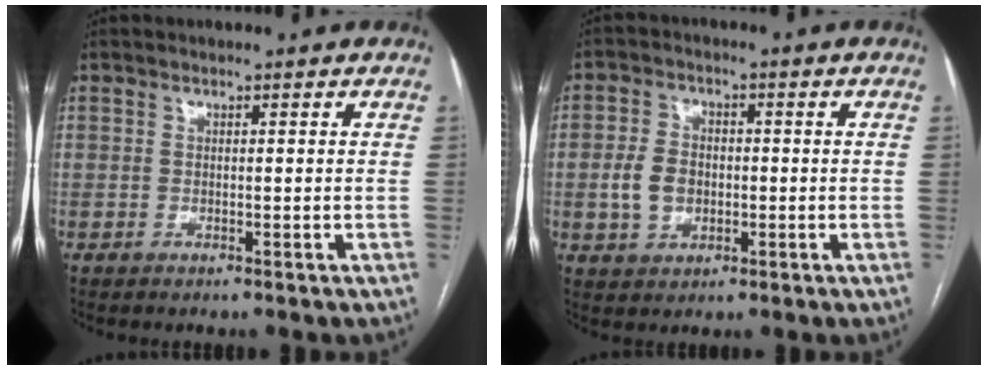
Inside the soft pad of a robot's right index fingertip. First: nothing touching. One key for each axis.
{"total": 5.8, "fx": -0.7, "fy": 4.3, "fz": 3.8, "tx": -0.081, "ty": 0.014, "tz": -0.008}